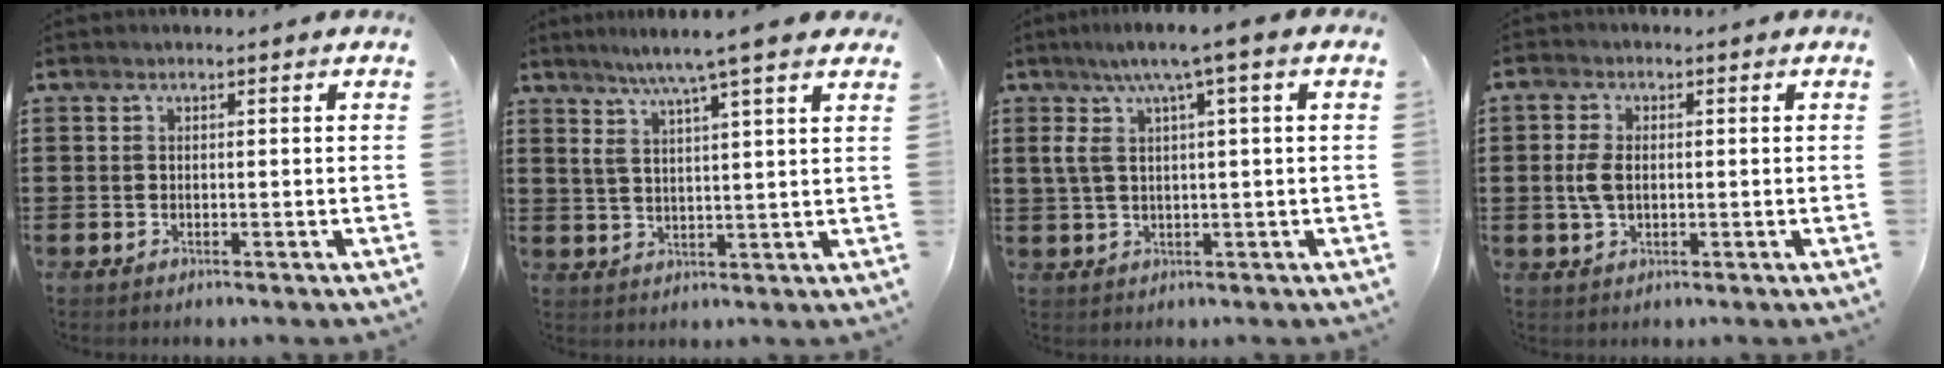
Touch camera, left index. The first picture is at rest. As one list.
[{"total": 6.4, "force": [4.7, -0.3, 4.3], "torque": [-0.098, -0.017, 0.077]}, {"total": 5.8, "force": [1.2, 0.6, 5.6], "torque": [-0.135, -0.010, 0.009]}, {"total": 4.0, "force": [0.2, 2.4, 3.2], "torque": [-0.079, 0.003, -0.002]}]